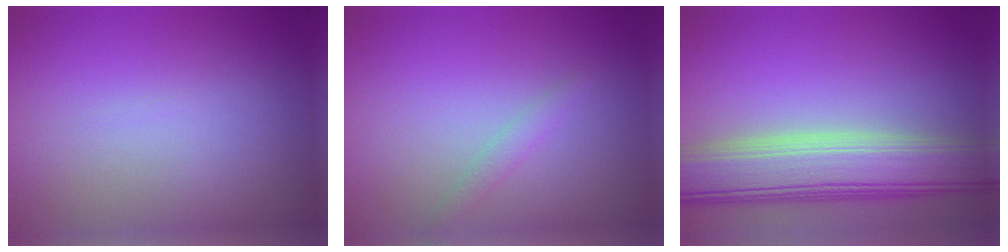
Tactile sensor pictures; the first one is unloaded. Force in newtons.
{"total": 1.1, "press": 1.1, "slide": 0.1}
{"total": 8.6, "press": 8.6, "slide": 0.8}